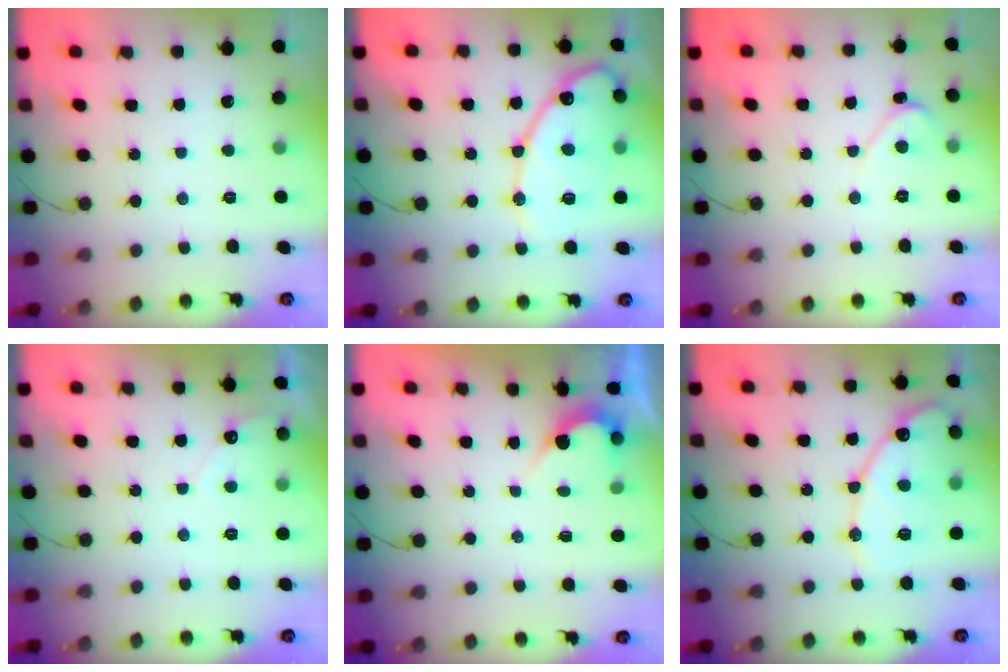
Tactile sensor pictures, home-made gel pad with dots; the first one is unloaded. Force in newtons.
{"total": 15.3, "press": 15.2, "slide": 1.2}
{"total": 2.1, "press": 2.1, "slide": 0.2}
{"total": 3.4, "press": 3.4, "slide": 0.1}
{"total": 4.1, "press": 4.1, "slide": 0.1}
{"total": 14.7, "press": 14.7, "slide": 1.0}